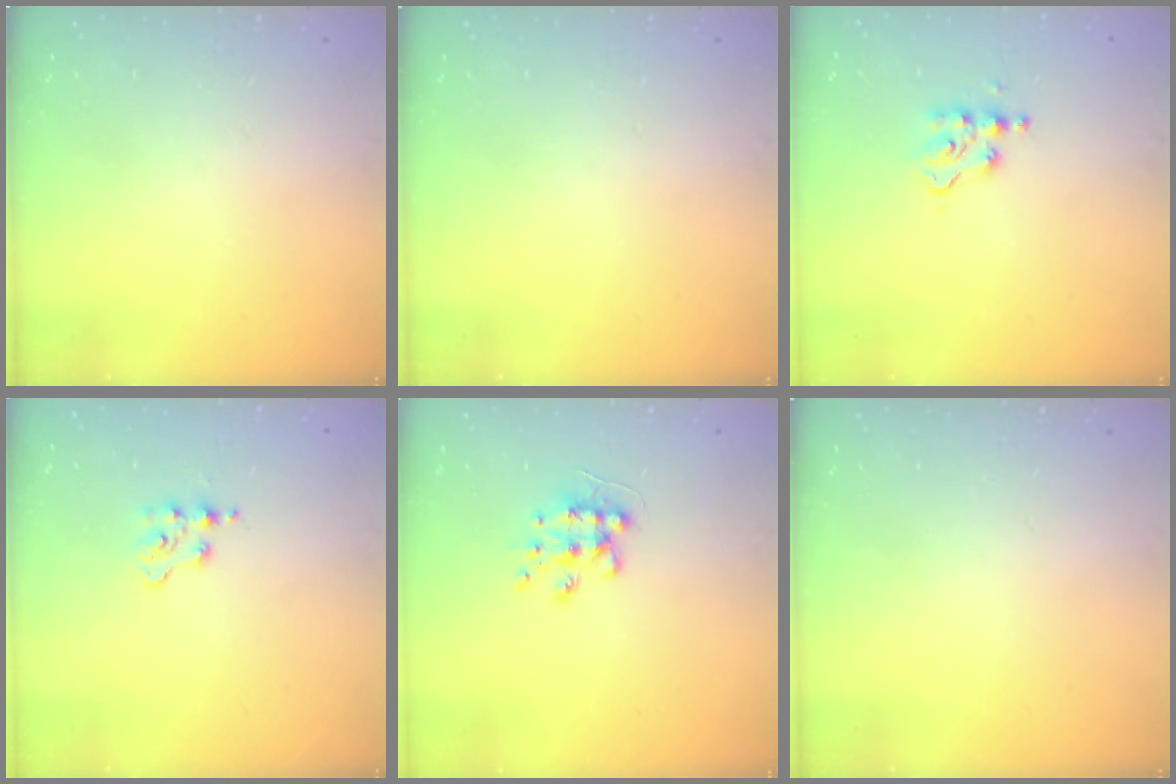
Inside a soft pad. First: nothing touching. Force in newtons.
{"total": 0.0}
{"total": 4.2, "press": 4.1, "slide": 0.5}
{"total": 2.3, "press": 2.3, "slide": 0.3}
{"total": 8.4, "press": 8.3, "slide": 0.6}
{"total": 0.0}